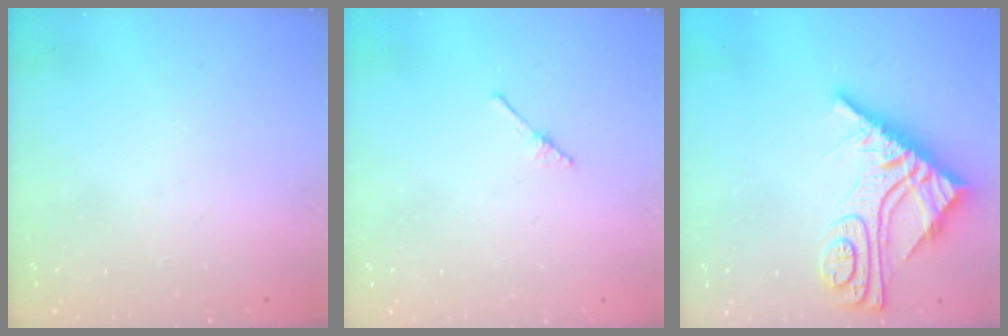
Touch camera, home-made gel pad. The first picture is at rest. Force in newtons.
{"total": 2.0, "press": 2.0, "slide": 0.2}
{"total": 13.9, "press": 13.8, "slide": 1.4}